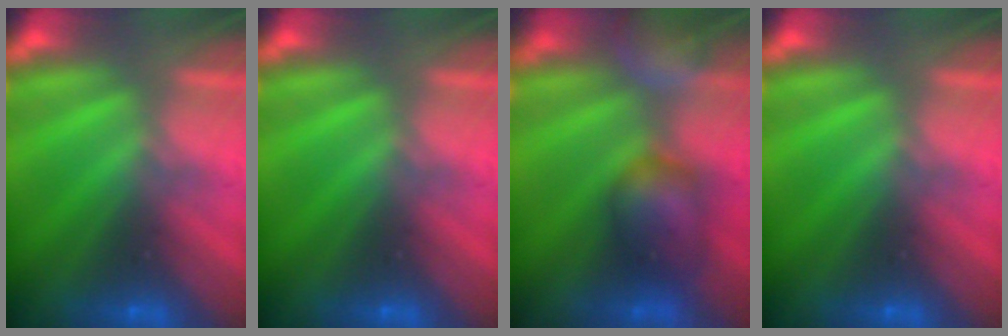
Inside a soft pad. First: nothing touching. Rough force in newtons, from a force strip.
{"total": 0.0}
{"total": 6.9}
{"total": 0.0}